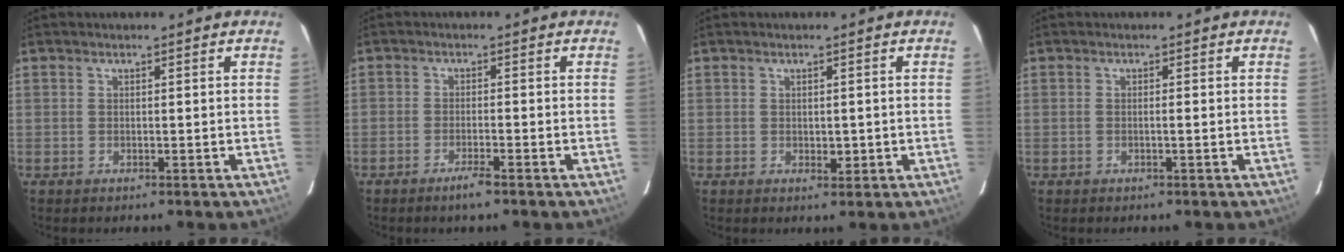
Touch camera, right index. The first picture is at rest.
{"total": 2.6, "force": [-1.9, -0.1, 1.8], "torque": [-0.035, -0.003, -0.035]}
{"total": 1.8, "force": [-0.2, 1.0, 1.5], "torque": [-0.019, -0.001, 0.001]}
{"total": 3.1, "force": [-0.6, 0.2, 3.0], "torque": [-0.052, 0.000, -0.012]}